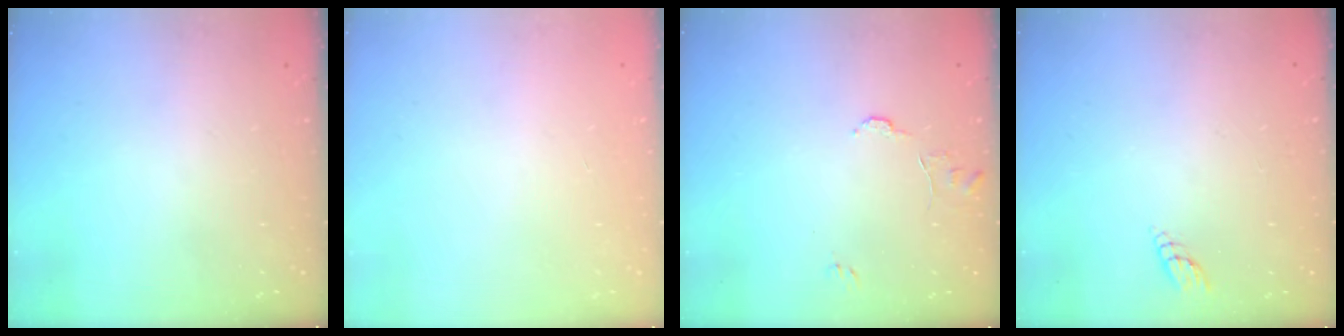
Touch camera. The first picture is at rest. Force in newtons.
{"total": 0.0}
{"total": 7.7, "press": 7.6, "slide": 0.7}
{"total": 2.9, "press": 2.9, "slide": 0.3}